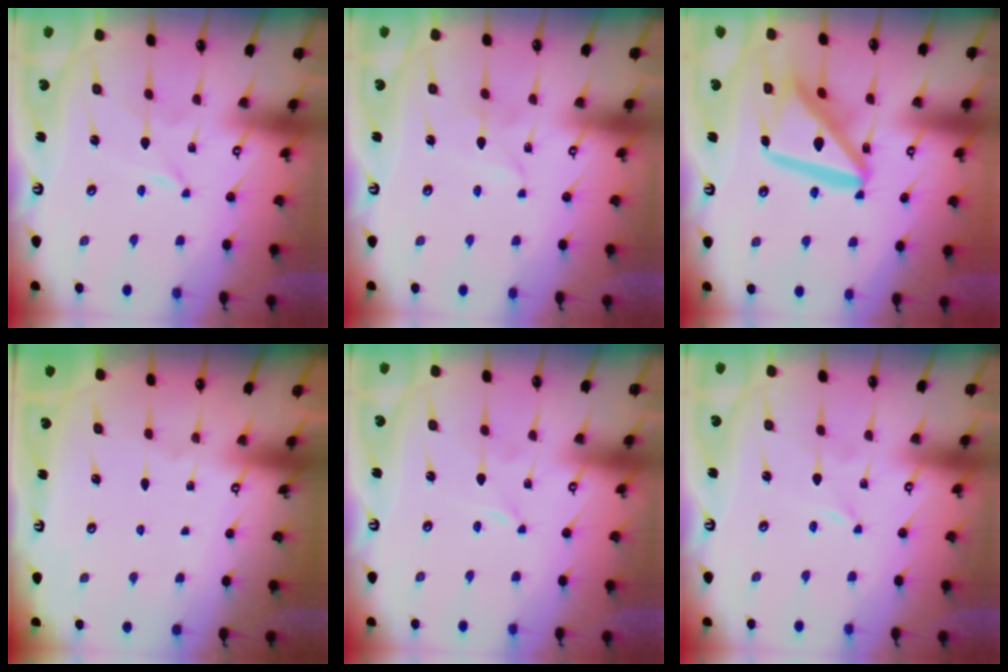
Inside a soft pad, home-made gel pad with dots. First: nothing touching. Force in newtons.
{"total": 2.1, "press": 2.1, "slide": 0.2}
{"total": 18.4, "press": 18.3, "slide": 2.1}
{"total": 0.0}
{"total": 0.0}
{"total": 0.0}